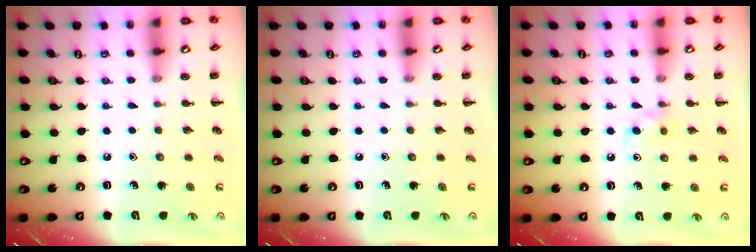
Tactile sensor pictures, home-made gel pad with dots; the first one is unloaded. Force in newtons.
{"total": 0.0}
{"total": 4.4, "press": 3.9, "slide": 2.0}